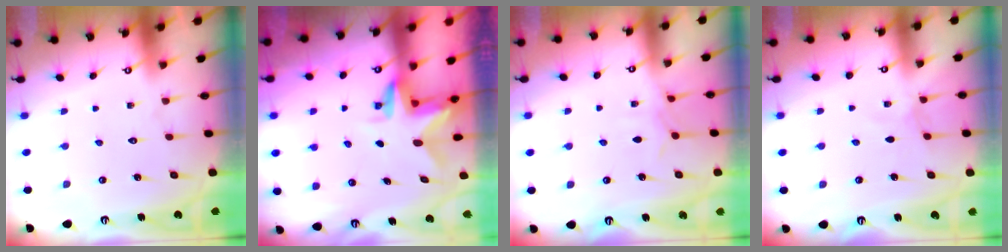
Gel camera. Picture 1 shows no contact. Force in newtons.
{"total": 3.0, "press": 3.0, "slide": 0.3}
{"total": 5.4, "press": 5.4, "slide": 0.6}
{"total": 2.3, "press": 2.3, "slide": 0.4}